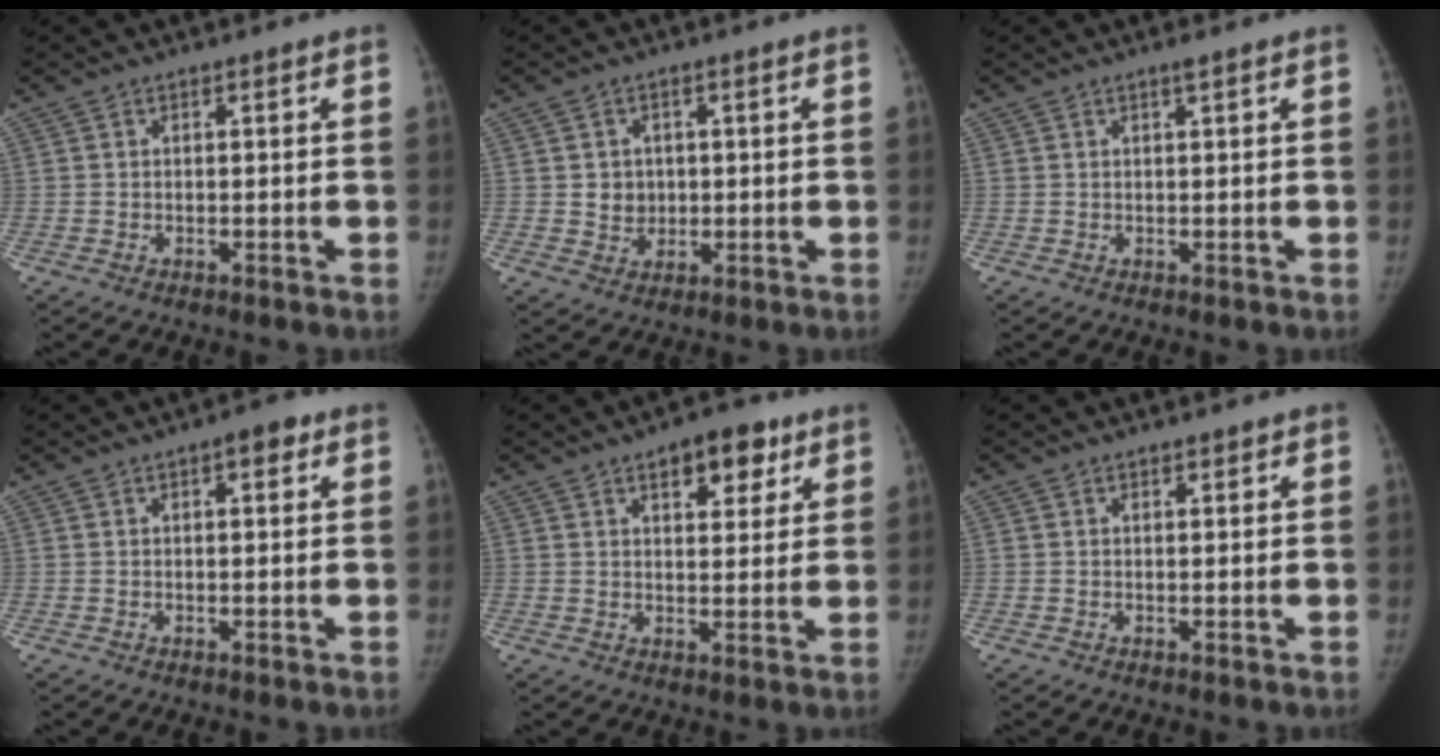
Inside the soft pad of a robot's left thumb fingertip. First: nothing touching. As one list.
[{"total": 4.1, "force": [0.4, 3.7, 1.6], "torque": [-0.007, 0.000, 0.012]}, {"total": 0.7, "force": [0.4, 0.0, 0.5], "torque": [-0.009, -0.001, 0.008]}, {"total": 2.9, "force": [1.4, 1.3, 2.2], "torque": [-0.021, 0.001, 0.013]}, {"total": 7.6, "force": [4.0, 3.6, 5.4], "torque": [-0.049, -0.014, 0.052]}, {"total": 0.9, "force": [0.7, 0.5, 0.3], "torque": [0.004, -0.004, 0.007]}]